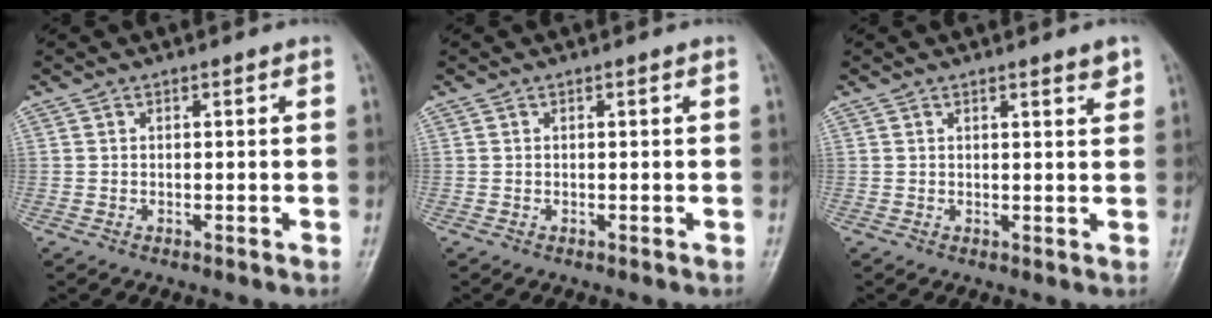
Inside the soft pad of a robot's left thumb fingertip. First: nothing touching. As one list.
[{"total": 0.0}, {"total": 2.1, "force": [1.5, 0.3, 1.4], "torque": [-0.017, -0.010, 0.020]}]